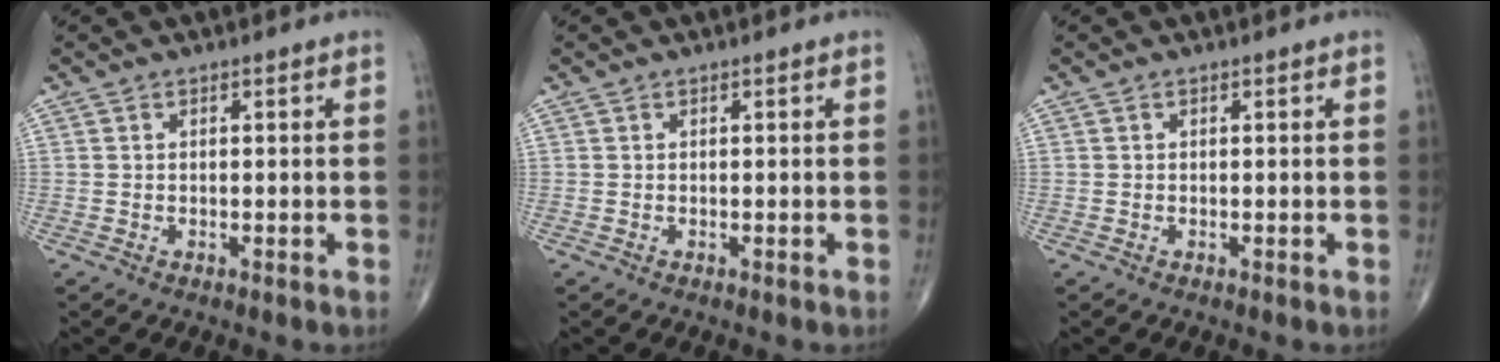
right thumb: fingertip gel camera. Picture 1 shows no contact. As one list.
[{"total": 0.0}, {"total": 0.0}]